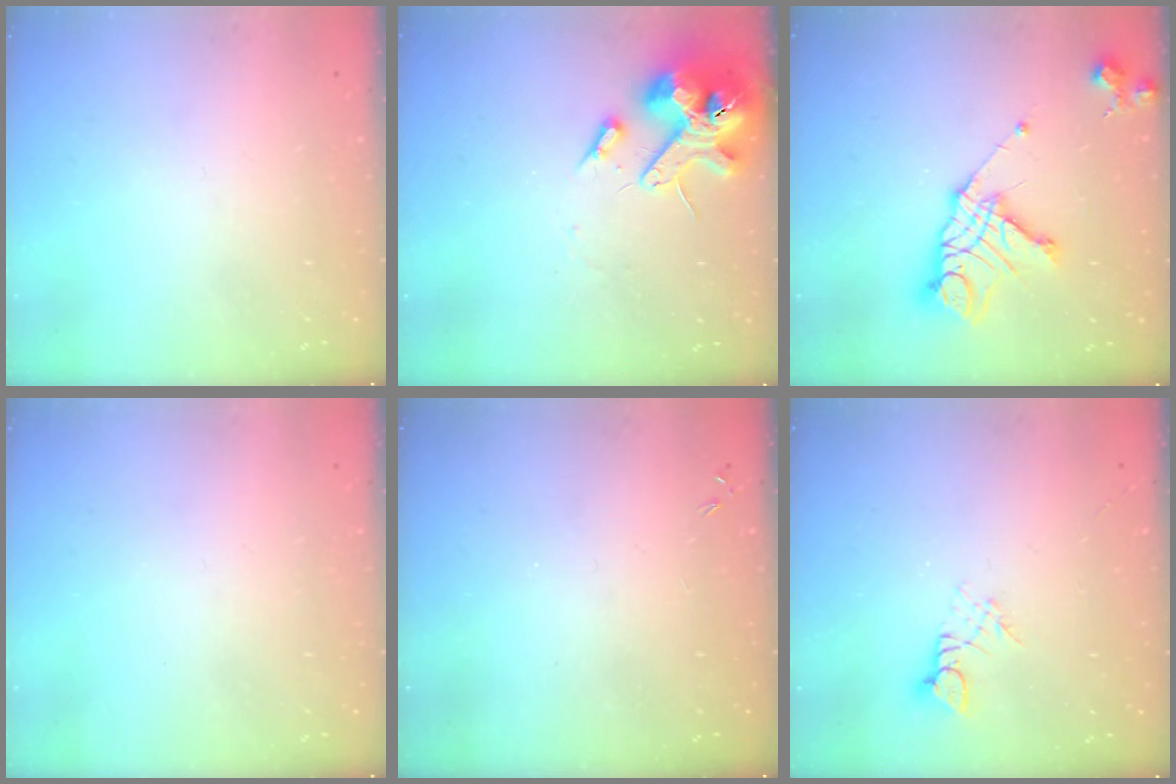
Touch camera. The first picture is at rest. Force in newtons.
{"total": 15.0, "press": 14.8, "slide": 2.3}
{"total": 15.7, "press": 15.6, "slide": 1.6}
{"total": 0.0}
{"total": 0.0}
{"total": 3.4, "press": 3.4, "slide": 0.3}